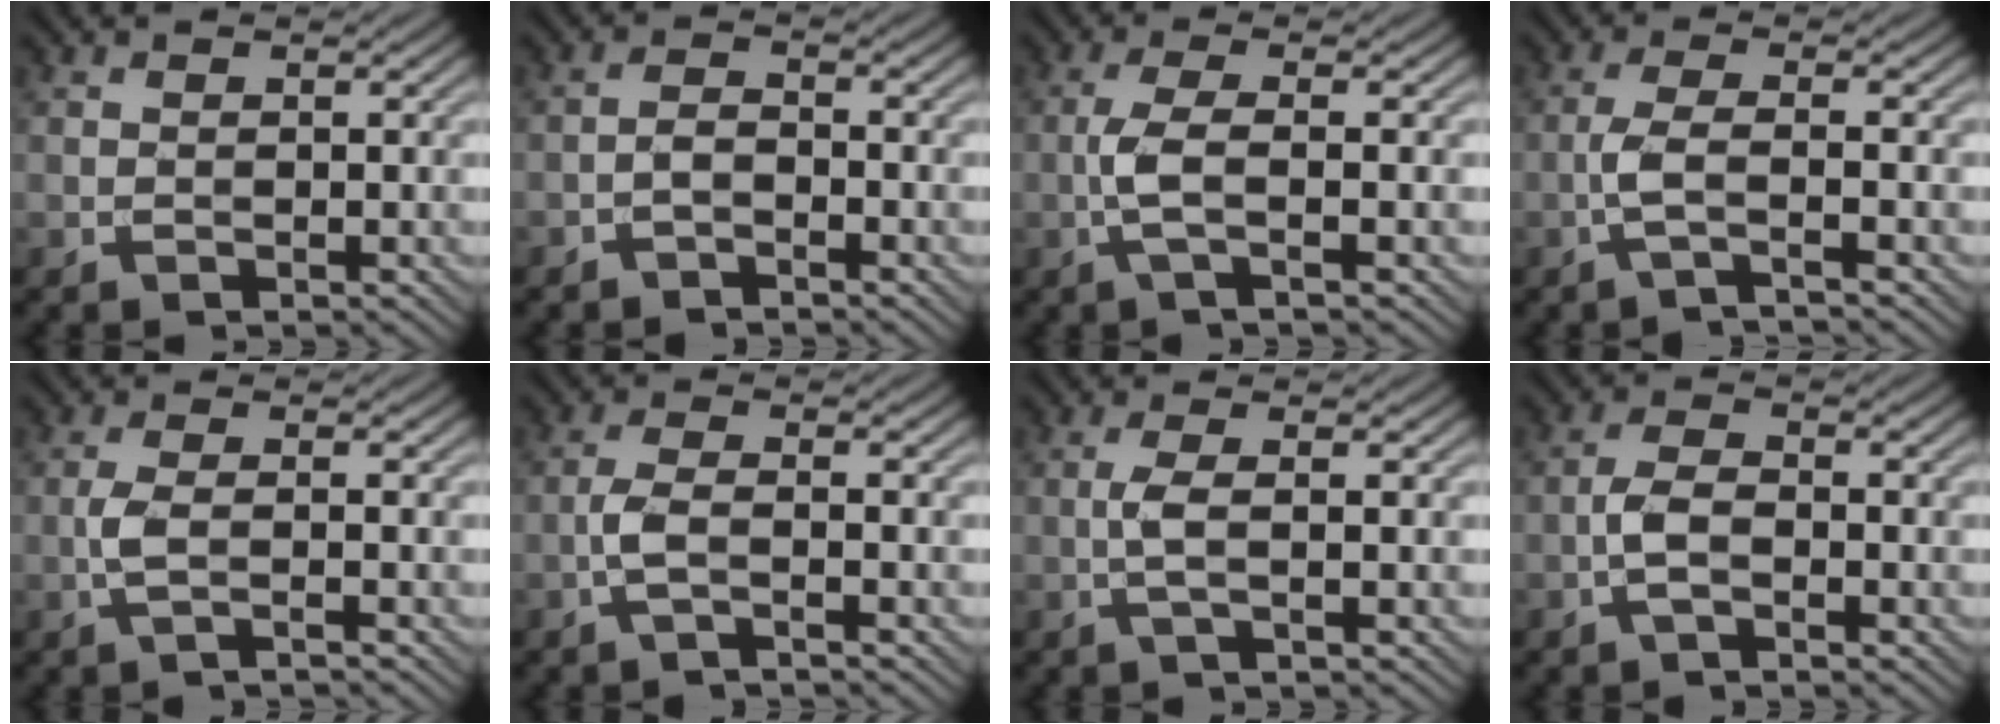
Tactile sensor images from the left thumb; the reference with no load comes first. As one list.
[{"total": 1.9, "force": [-1.4, 0.7, 1.1], "torque": [-0.019, 0.005, -0.032]}, {"total": 3.7, "force": [-0.9, 0.5, 3.6], "torque": [-0.081, 0.007, -0.028]}, {"total": 3.4, "force": [-1.4, 0.5, 3.1], "torque": [-0.059, 0.009, -0.046]}, {"total": 2.8, "force": [-0.9, 0.5, 2.6], "torque": [-0.054, 0.005, -0.028]}, {"total": 2.9, "force": [-1.3, 0.6, 2.5], "torque": [-0.057, 0.007, -0.036]}, {"total": 2.6, "force": [-0.2, 0.3, 2.5], "torque": [-0.056, 0.005, -0.011]}, {"total": 3.2, "force": [-1.4, 1.2, 2.7], "torque": [-0.060, 0.004, -0.035]}]